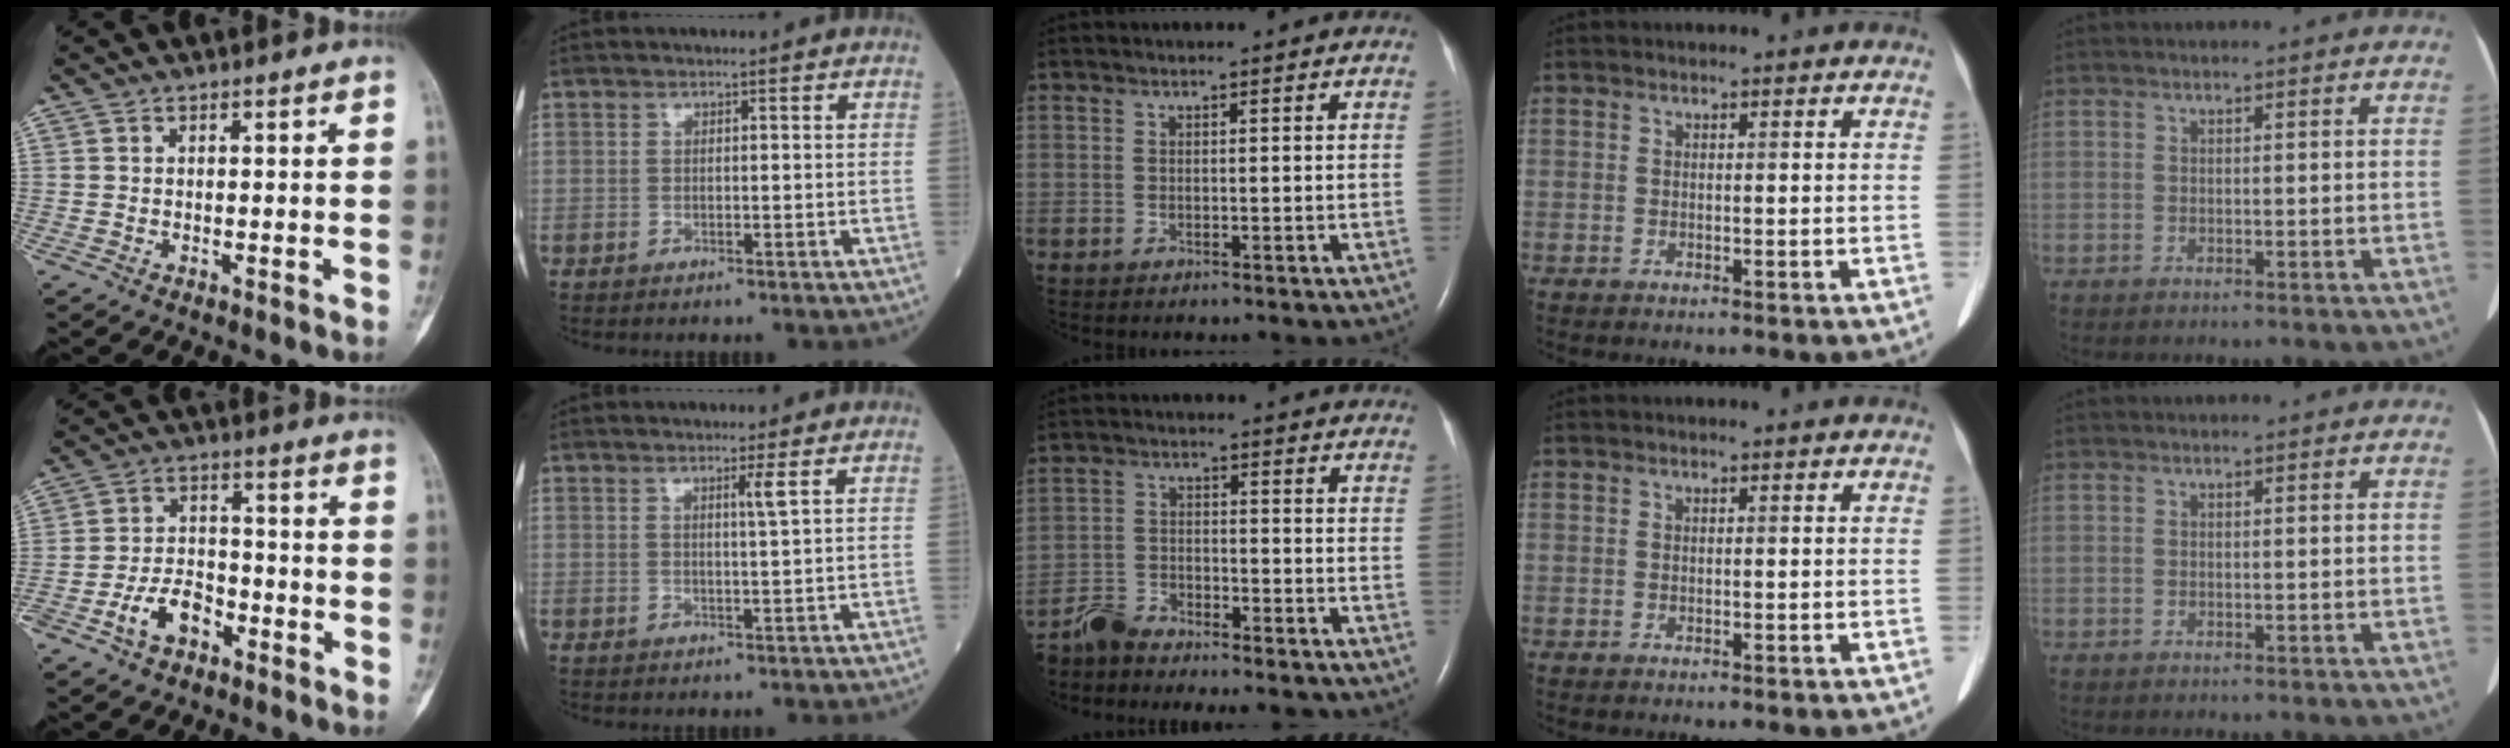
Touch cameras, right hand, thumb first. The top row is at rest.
{"thumb": {"total": 8.2, "force": [-4.2, 5.2, 4.8], "torque": [-0.075, 0.034, -0.074]}, "index": {"total": 1.6, "force": [0.8, -0.6, 1.2], "torque": [-0.027, -0.009, 0.015]}, "middle": {"total": 10.5, "force": [-9.8, 1.8, 3.1], "torque": [-0.052, 0.005, -0.154]}}